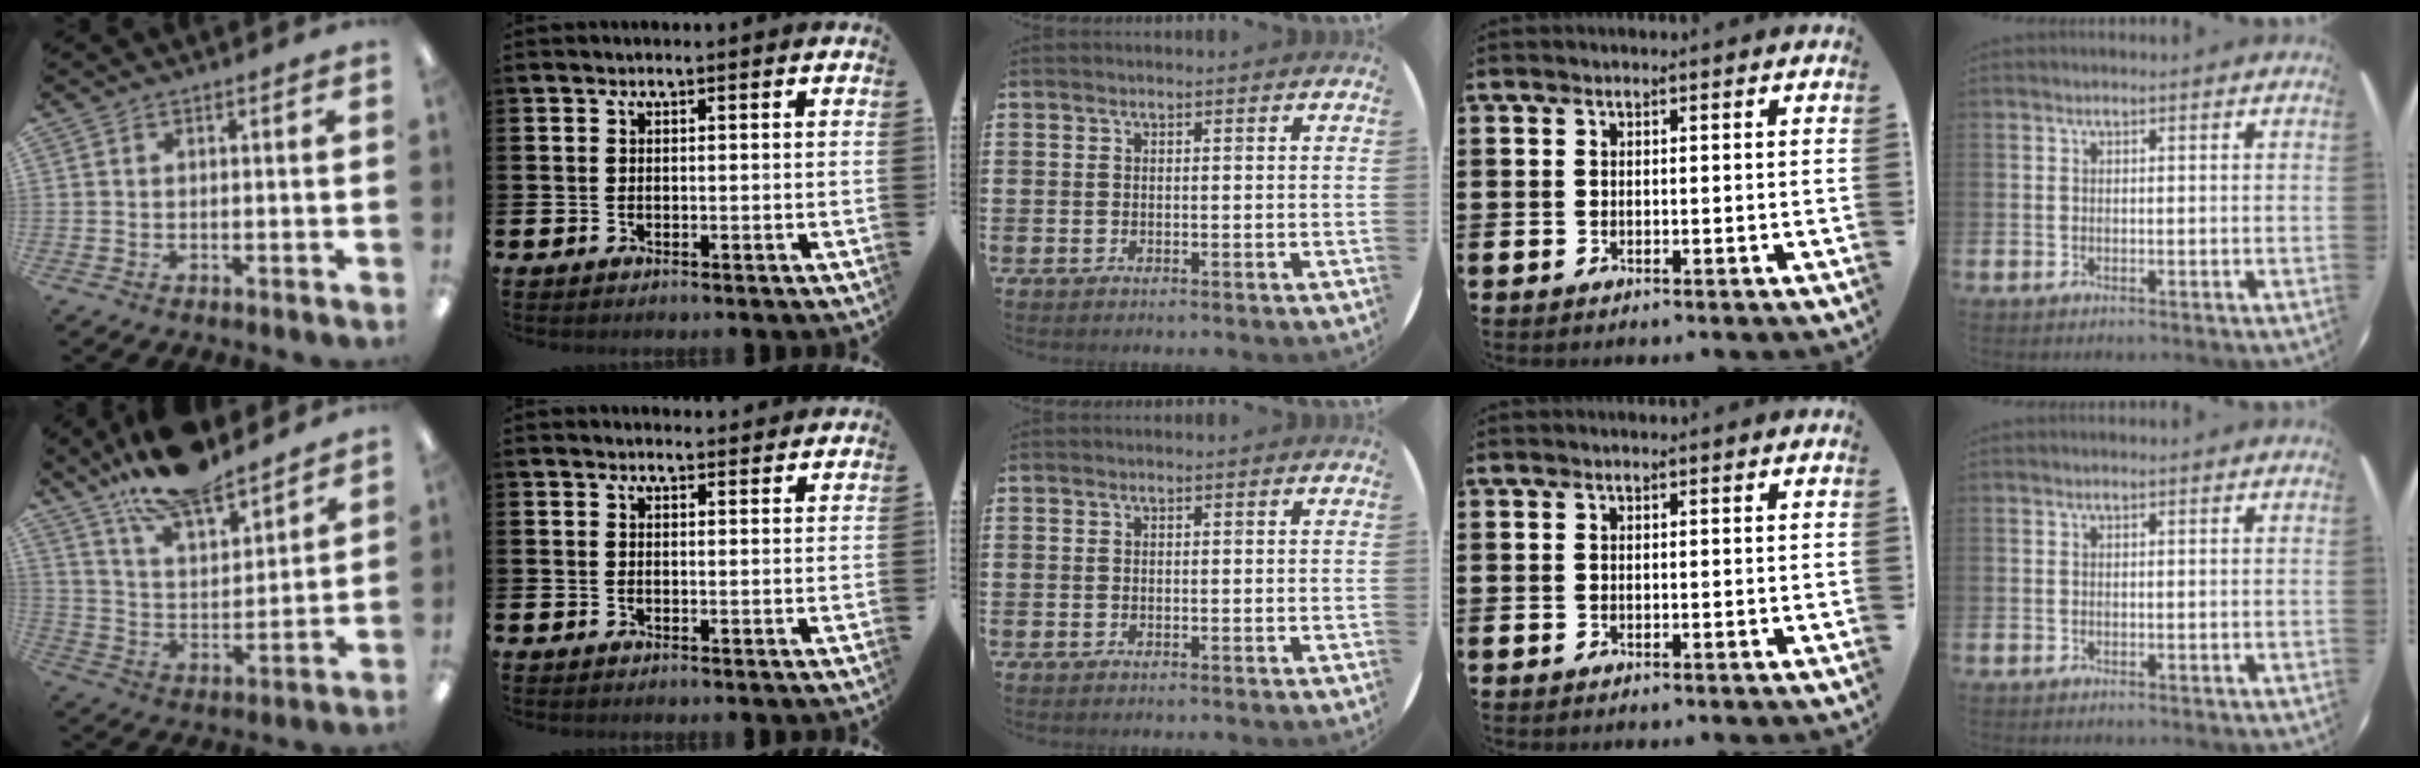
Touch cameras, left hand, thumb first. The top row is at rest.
{"thumb": {"total": 15.7, "force": [13.5, 4.7, 6.5], "torque": [-0.124, -0.085, 0.241]}, "index": {"total": 1.5, "force": [1.5, 0.3, 0.0], "torque": [0.005, -0.004, 0.026]}}